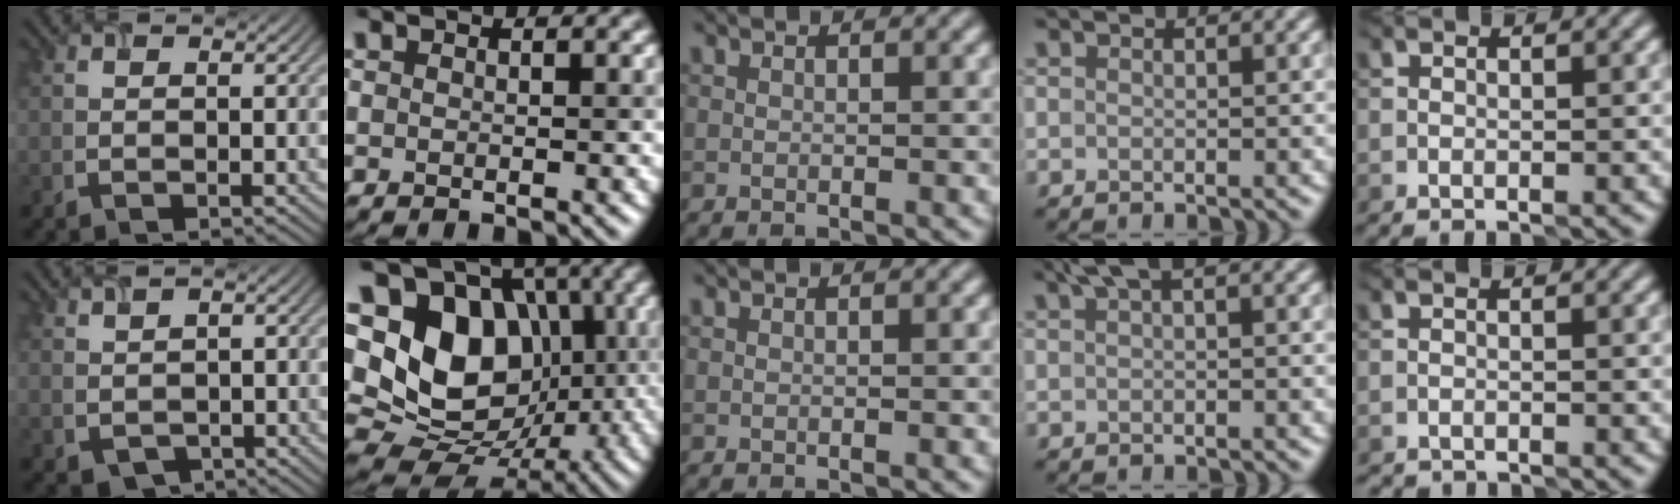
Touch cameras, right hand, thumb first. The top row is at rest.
{"thumb": {"total": 2.5, "force": [0.0, 1.9, 1.7], "torque": [-0.036, -0.010, 0.009]}, "index": {"total": 13.7, "force": [1.4, 10.5, 8.6], "torque": [-0.144, 0.001, 0.017]}, "ring": {"total": 1.5, "force": [0.9, 0.4, 1.2], "torque": [-0.019, 0.009, 0.016]}, "little": {"total": 1.0, "force": [-1.0, 0.1, -0.2], "torque": [0.006, -0.004, -0.023]}}